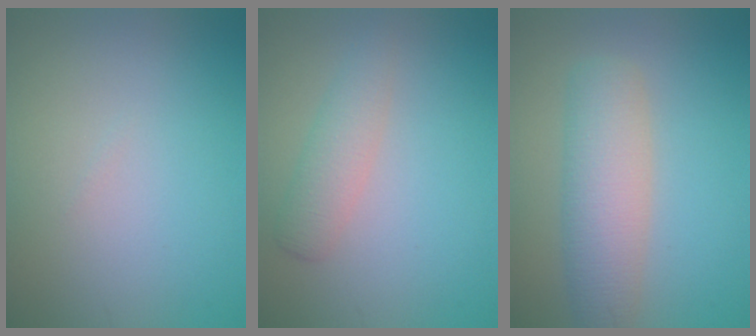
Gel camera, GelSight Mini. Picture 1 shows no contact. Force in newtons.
{"total": 2.5, "press": 2.5, "slide": 0.0}
{"total": 5.2, "press": 5.2, "slide": 0.2}